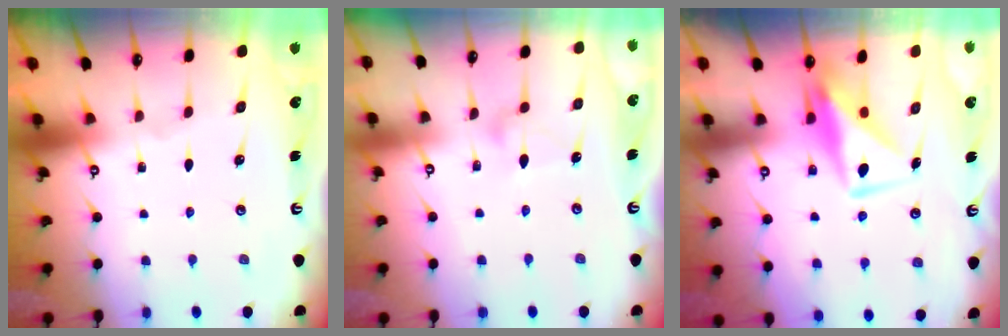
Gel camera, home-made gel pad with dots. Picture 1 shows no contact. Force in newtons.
{"total": 7.4, "press": 7.4, "slide": 0.4}
{"total": 9.5, "press": 9.4, "slide": 0.7}